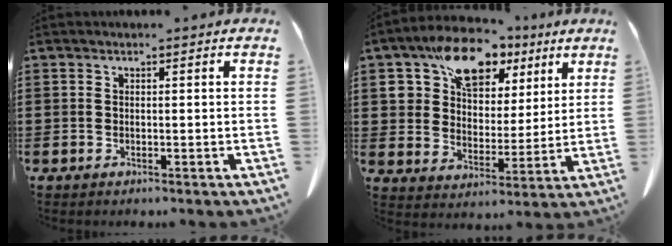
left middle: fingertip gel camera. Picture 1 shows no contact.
{"total": 12.2, "force": [8.0, 7.5, 5.4], "torque": [-0.117, -0.012, 0.149]}